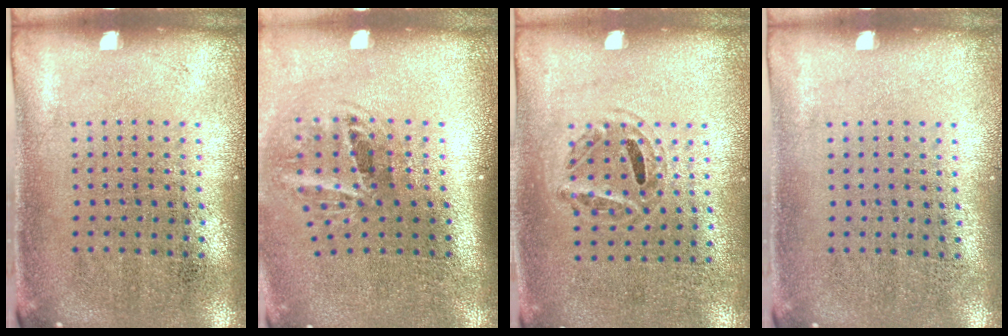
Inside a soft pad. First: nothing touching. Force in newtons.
{"total": 2.0, "press": 1.2, "slide": 1.6}
{"total": 1.0, "press": 0.7, "slide": 0.7}
{"total": 0.0}